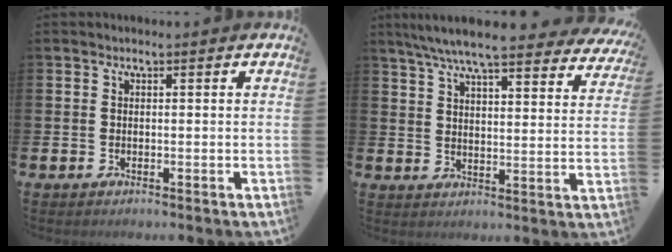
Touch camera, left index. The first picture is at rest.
{"total": 7.8, "force": [7.0, 0.9, 3.2], "torque": [-0.084, -0.036, 0.122]}